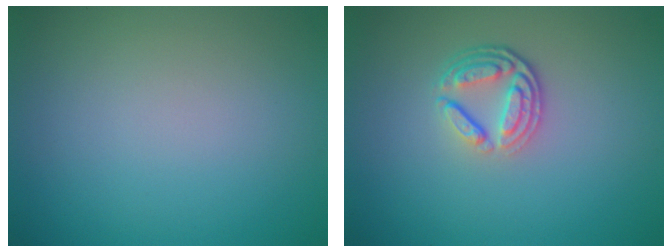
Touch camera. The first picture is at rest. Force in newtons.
{"total": 3.8, "press": 2.8, "slide": 2.5}